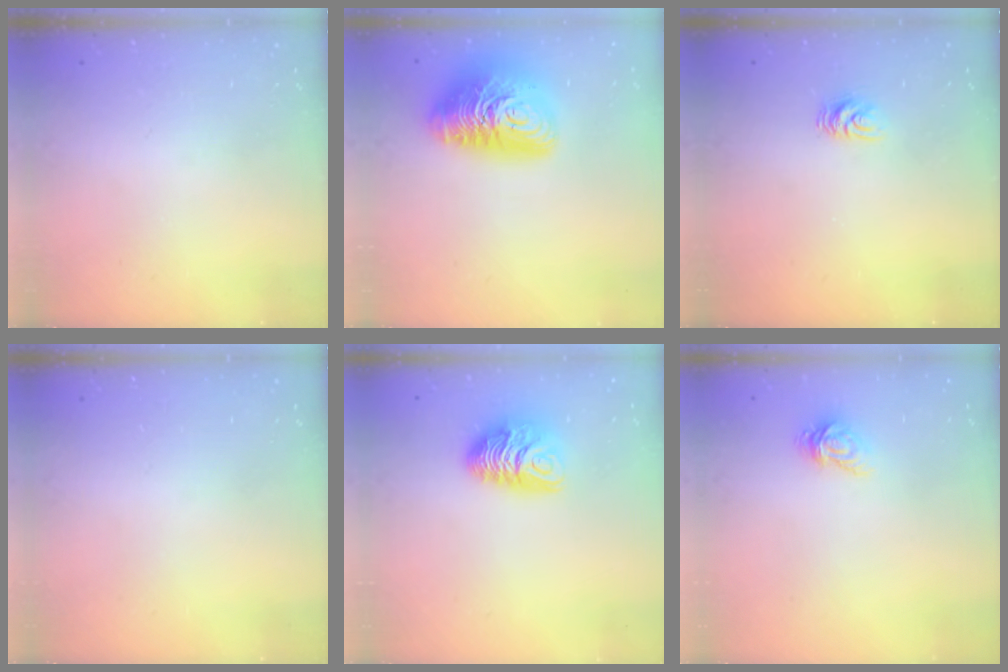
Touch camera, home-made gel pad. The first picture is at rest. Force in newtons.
{"total": 17.0, "press": 16.9, "slide": 1.3}
{"total": 4.8, "press": 4.8, "slide": 0.4}
{"total": 0.0}
{"total": 9.5, "press": 9.5, "slide": 0.3}
{"total": 3.8, "press": 3.8, "slide": 0.4}